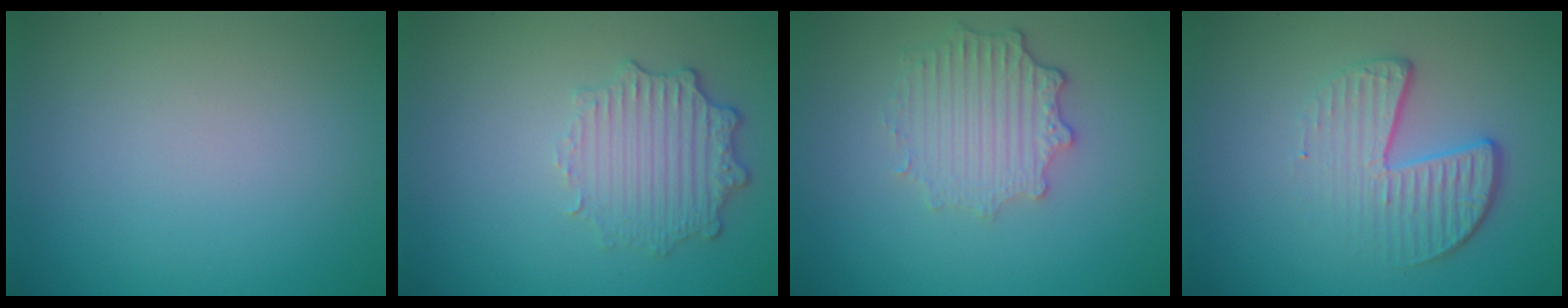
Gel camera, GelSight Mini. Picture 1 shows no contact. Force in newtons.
{"total": 3.5, "press": 2.9, "slide": 2.1}
{"total": 3.7, "press": 3.0, "slide": 2.2}
{"total": 4.3, "press": 2.9, "slide": 3.2}